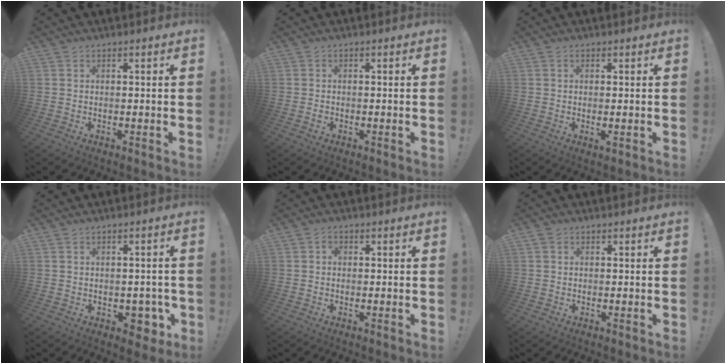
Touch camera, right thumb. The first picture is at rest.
{"total": 0.8, "force": [-0.5, 0.5, 0.4], "torque": [-0.008, 0.003, -0.010]}
{"total": 1.7, "force": [0.3, 0.4, 1.7], "torque": [-0.021, -0.004, 0.005]}
{"total": 6.0, "force": [-1.5, 4.7, 3.5], "torque": [-0.030, 0.013, -0.017]}
{"total": 1.5, "force": [-0.3, 1.3, 0.7], "torque": [-0.014, 0.006, -0.006]}
{"total": 0.8, "force": [0.2, 0.8, -0.1], "torque": [0.003, 0.002, 0.004]}